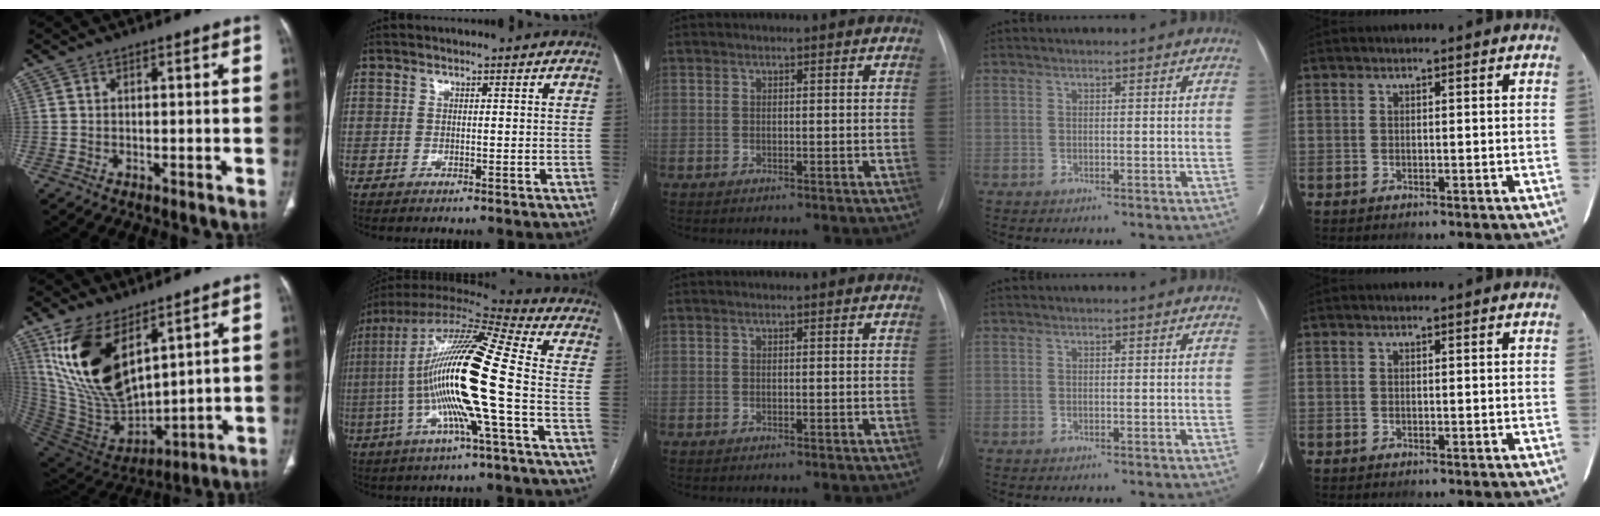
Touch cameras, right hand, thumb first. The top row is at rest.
{"thumb": {"total": 20.2, "force": [10.0, 9.8, 14.6], "torque": [-0.258, -0.054, 0.215]}, "index": {"total": 20.5, "force": [-2.8, 0.5, 20.3], "torque": [-0.390, 0.004, -0.065]}}